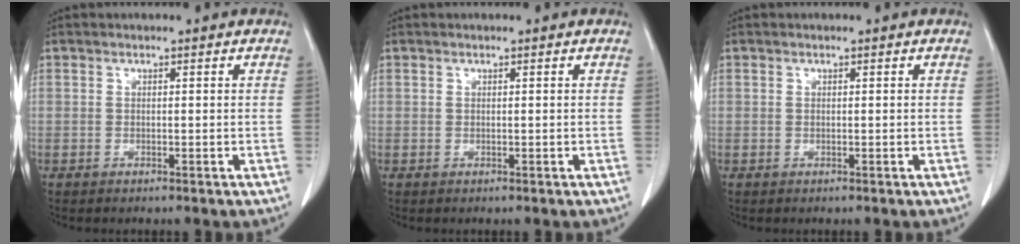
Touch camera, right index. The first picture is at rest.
{"total": 0.0}
{"total": 0.0}